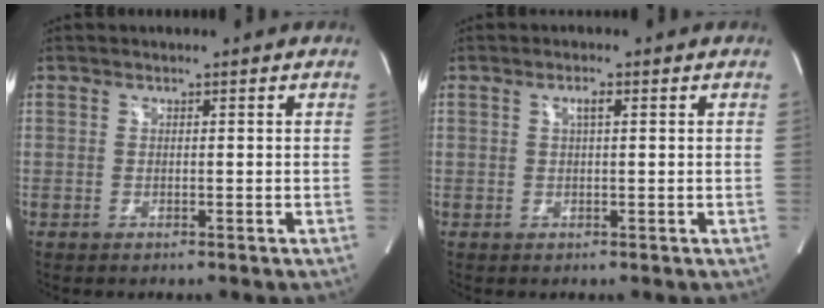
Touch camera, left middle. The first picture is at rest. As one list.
[{"total": 1.4, "force": [0.5, 0.2, 1.3], "torque": [-0.024, 0.004, 0.007]}]